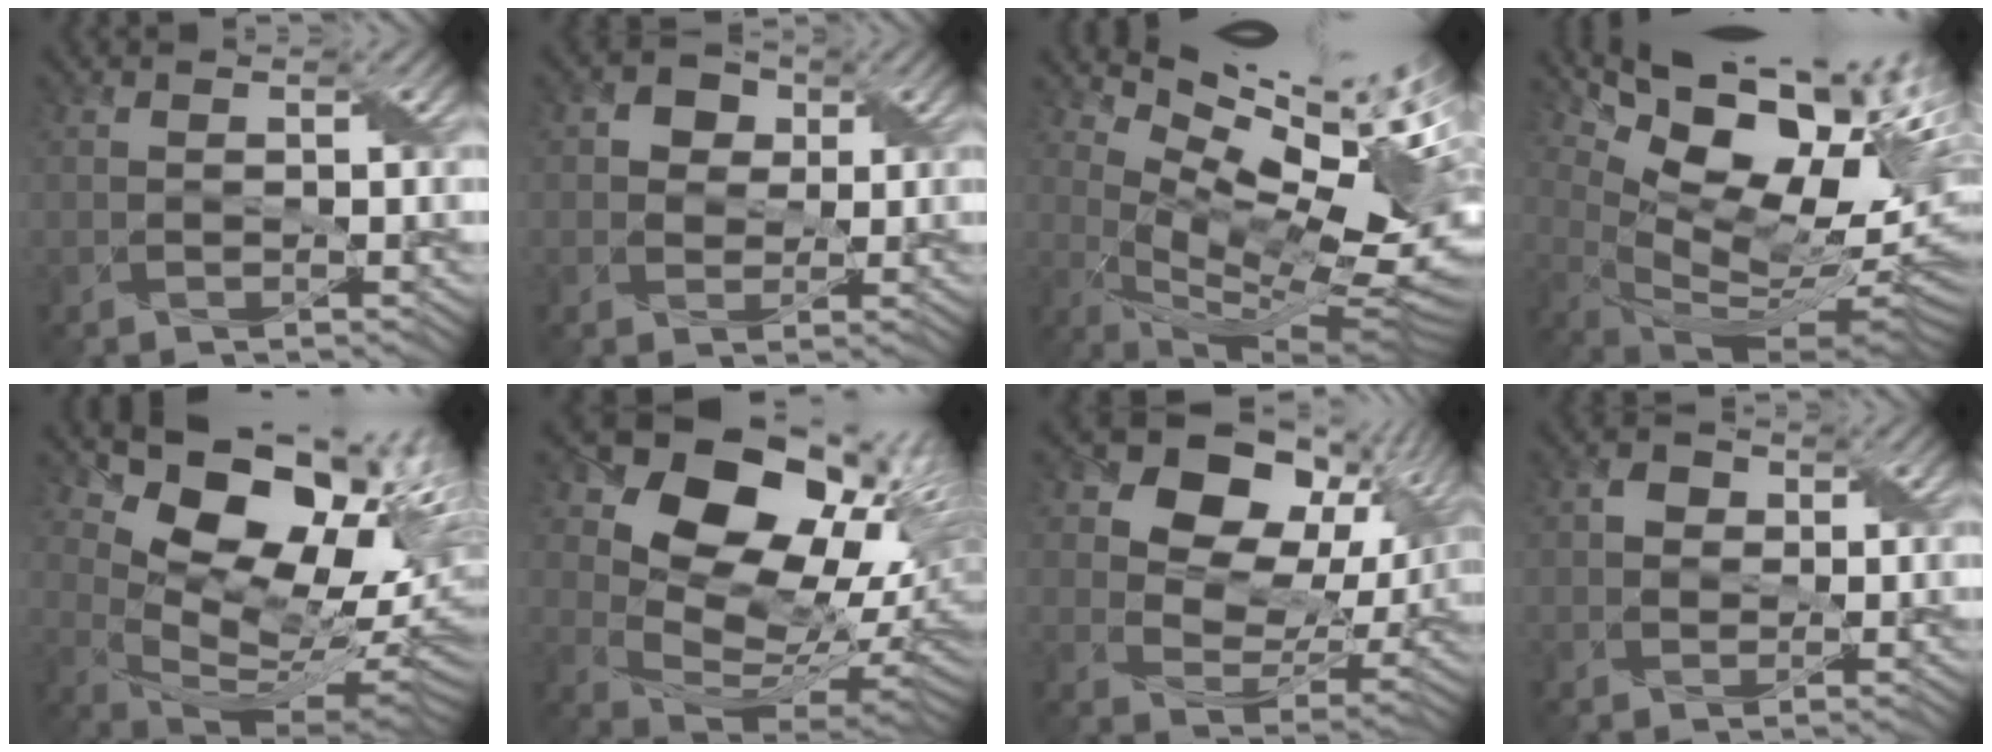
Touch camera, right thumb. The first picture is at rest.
{"total": 3.4, "force": [1.0, 3.0, 1.2], "torque": [-0.022, 0.003, 0.007]}
{"total": 17.1, "force": [7.3, 5.3, 14.6], "torque": [-0.208, 0.005, 0.136]}
{"total": 19.1, "force": [8.3, 8.7, 14.9], "torque": [-0.218, 0.035, 0.152]}
{"total": 17.4, "force": [5.9, 10.3, 12.6], "torque": [-0.173, 0.017, 0.114]}
{"total": 18.0, "force": [6.1, 12.3, 11.6], "torque": [-0.184, 0.004, 0.121]}
{"total": 14.4, "force": [5.9, 9.7, 8.9], "torque": [-0.151, 0.013, 0.092]}
{"total": 2.1, "force": [0.4, 2.0, 0.6], "torque": [-0.014, 0.001, -0.002]}